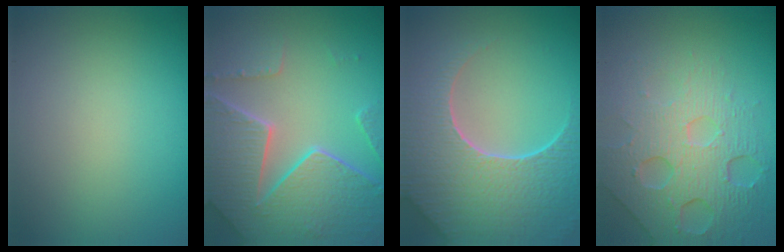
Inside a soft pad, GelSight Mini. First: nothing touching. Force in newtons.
{"total": 8.2, "press": 5.9, "slide": 5.7}
{"total": 9.0, "press": 6.2, "slide": 6.5}
{"total": 7.3, "press": 5.1, "slide": 5.2}